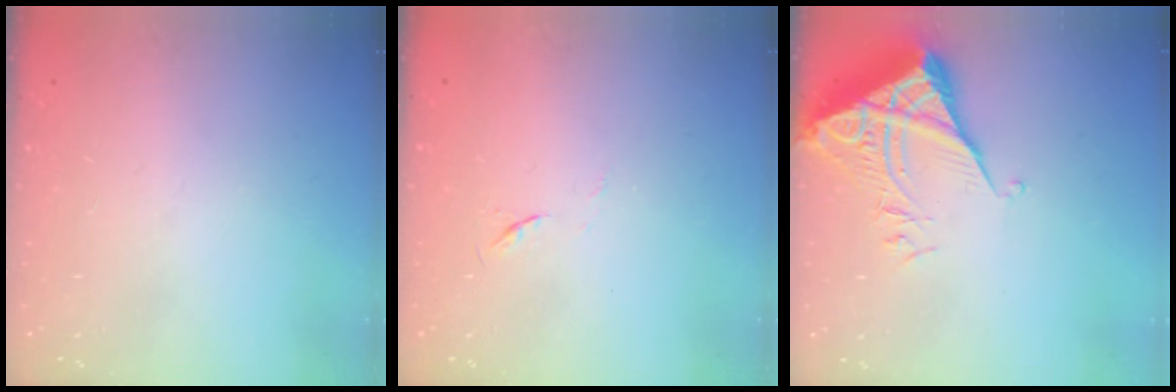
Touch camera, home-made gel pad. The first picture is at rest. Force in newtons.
{"total": 4.0, "press": 4.0, "slide": 0.6}
{"total": 6.1, "press": 6.0, "slide": 0.7}